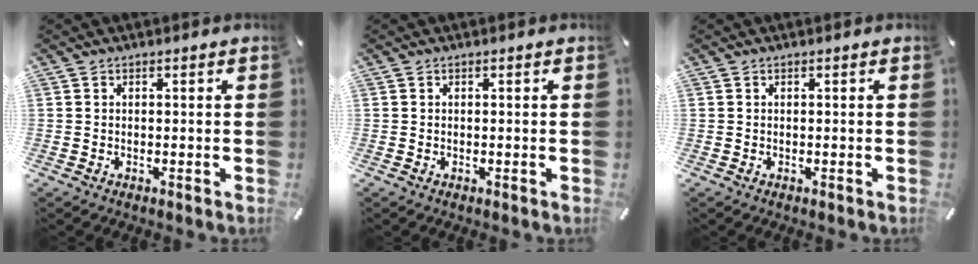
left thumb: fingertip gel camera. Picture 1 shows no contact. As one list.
[{"total": 0.0}, {"total": 0.0}]